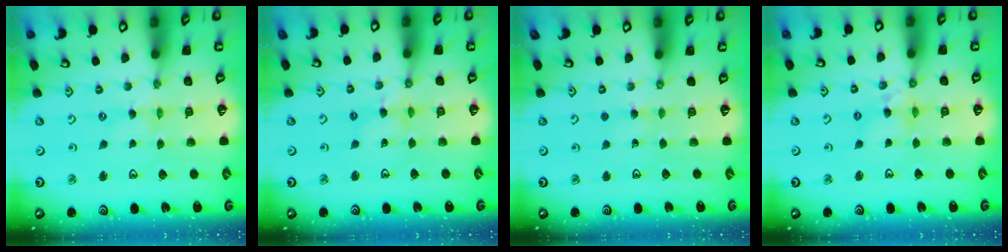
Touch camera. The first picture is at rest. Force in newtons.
{"total": 4.0, "press": 4.0, "slide": 0.3}
{"total": 3.7, "press": 3.7, "slide": 0.4}
{"total": 6.1, "press": 6.1, "slide": 0.5}